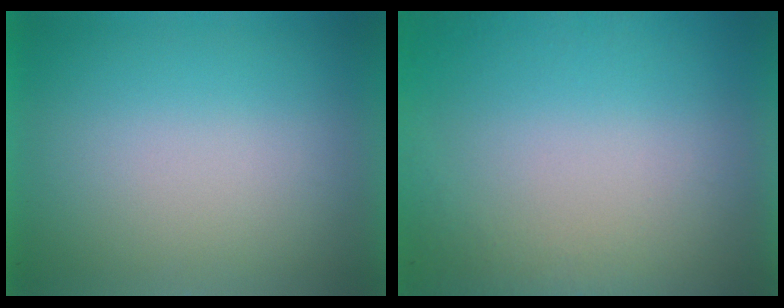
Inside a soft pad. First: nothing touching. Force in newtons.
{"total": 2.8}